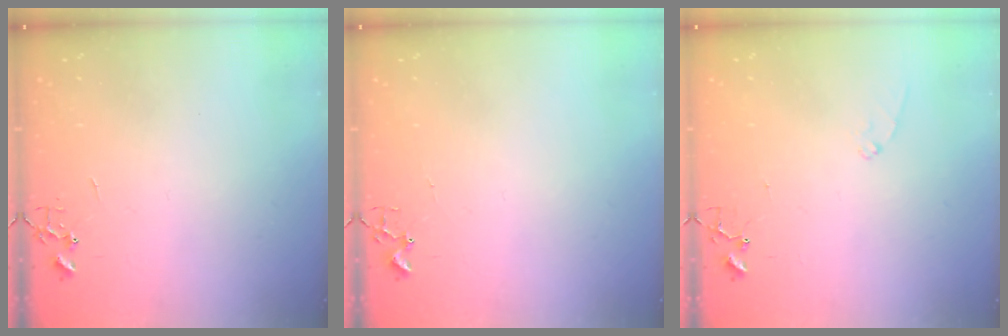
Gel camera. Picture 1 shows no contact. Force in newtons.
{"total": 1.8, "press": 1.8, "slide": 0.2}
{"total": 6.8, "press": 6.8, "slide": 0.7}